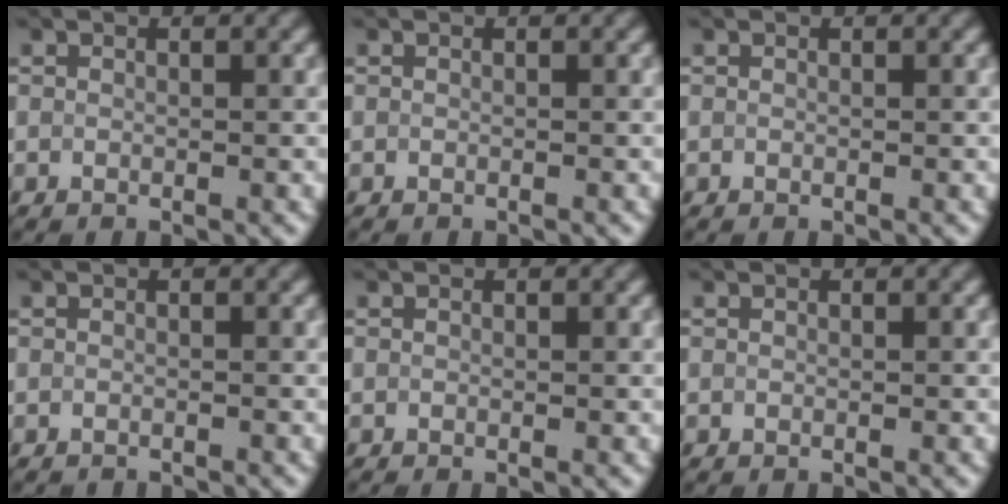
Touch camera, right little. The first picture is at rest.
{"total": 0.0}
{"total": 0.0}
{"total": 0.9, "force": [-0.9, 0.1, -0.1], "torque": [0.003, -0.002, -0.018]}
{"total": 0.0}
{"total": 0.0}